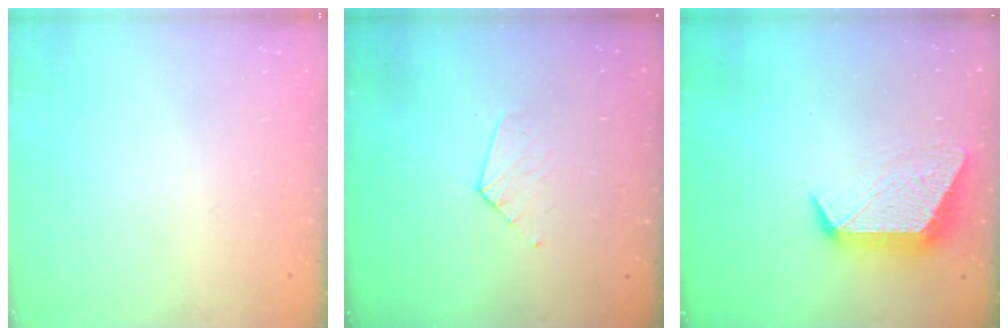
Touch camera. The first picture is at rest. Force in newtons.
{"total": 3.9, "press": 3.9, "slide": 0.4}
{"total": 12.1, "press": 12.1, "slide": 0.7}